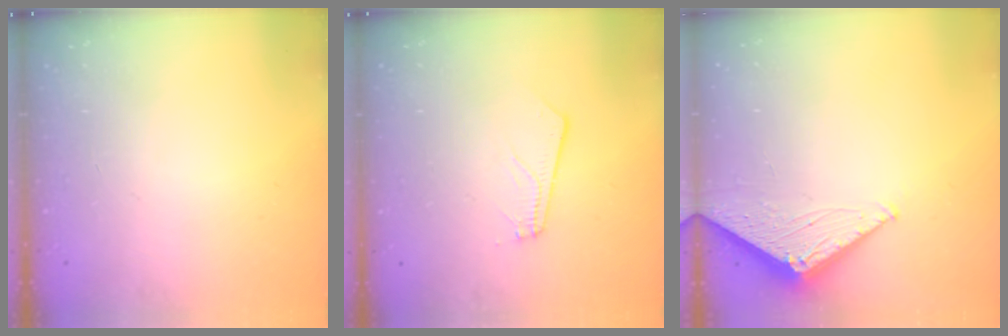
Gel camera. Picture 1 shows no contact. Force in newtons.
{"total": 3.4, "press": 3.3, "slide": 0.4}
{"total": 3.0, "press": 2.9, "slide": 0.3}